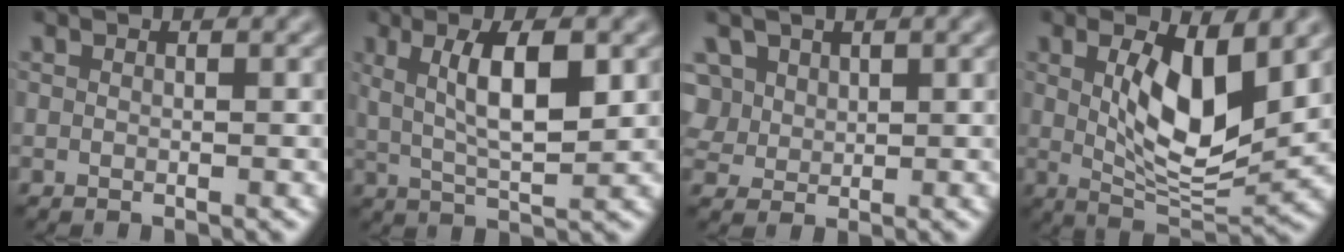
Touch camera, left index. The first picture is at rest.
{"total": 6.2, "force": [1.5, 1.6, 5.8], "torque": [-0.099, 0.002, 0.029]}
{"total": 3.7, "force": [1.9, 2.7, 1.7], "torque": [-0.060, 0.013, 0.046]}
{"total": 7.6, "force": [1.6, 3.1, 6.8], "torque": [-0.125, -0.013, 0.030]}